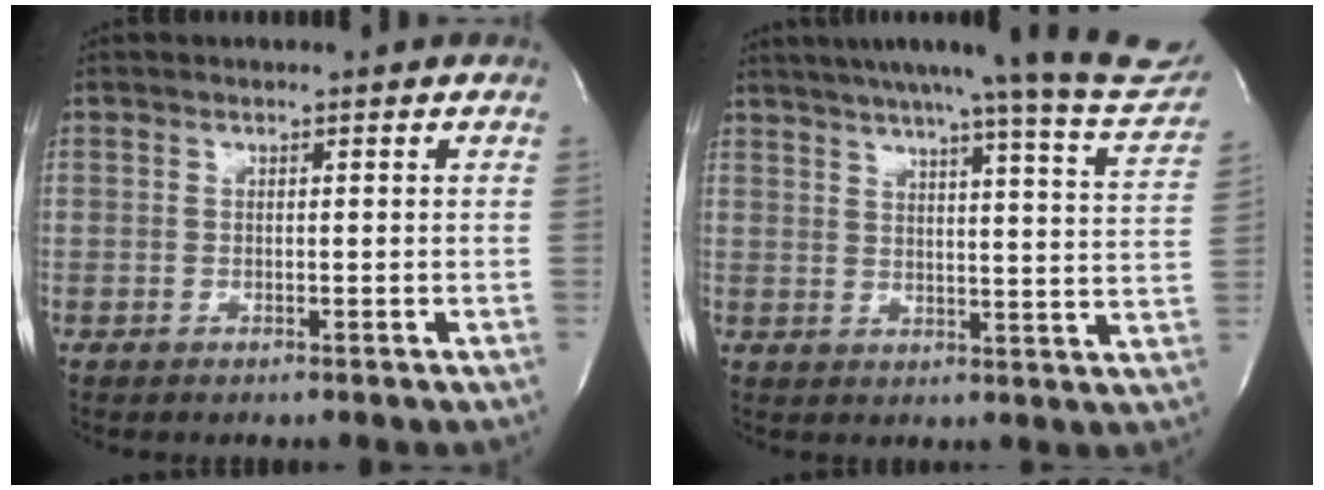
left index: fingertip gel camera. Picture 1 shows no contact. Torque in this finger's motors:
{"motor_torque": [0.93, -1.00, 0.62, 0.08]}